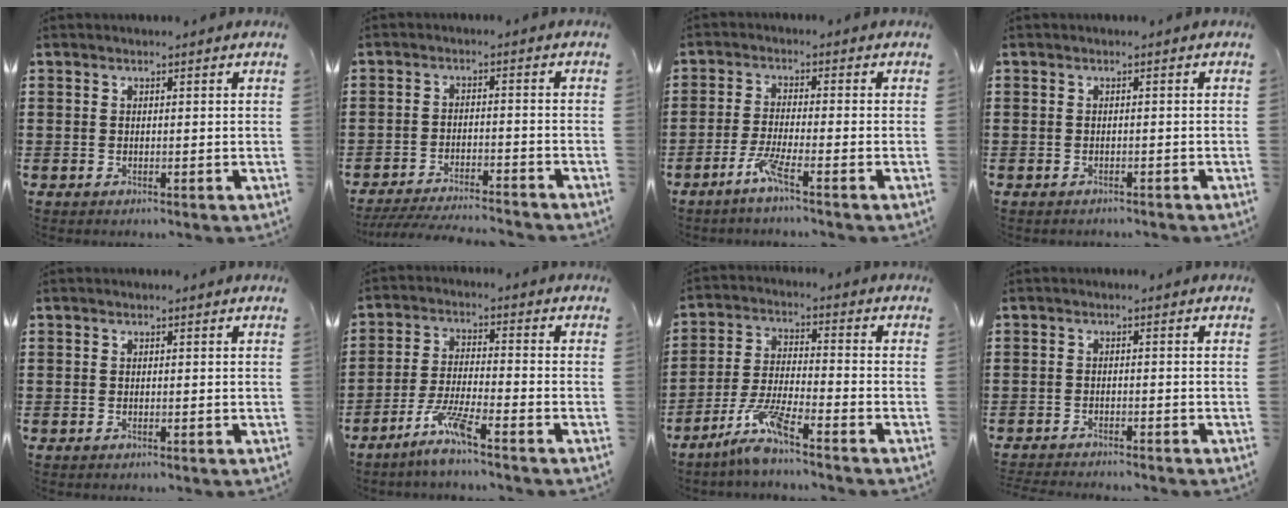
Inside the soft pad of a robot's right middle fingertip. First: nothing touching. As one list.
[{"total": 4.5, "force": [-4.4, 0.0, 1.0], "torque": [-0.025, -0.006, -0.090]}, {"total": 4.6, "force": [-2.9, -0.1, 3.6], "torque": [-0.081, -0.011, -0.056]}, {"total": 0.6, "force": [-0.6, 0.1, 0.0], "torque": [-0.003, -0.001, -0.012]}, {"total": 0.0}, {"total": 6.3, "force": [-4.6, 0.2, 4.2], "torque": [-0.097, -0.012, -0.089]}, {"total": 7.1, "force": [-5.4, 0.4, 4.5], "torque": [-0.100, -0.013, -0.103]}, {"total": 1.9, "force": [-1.9, -0.1, 0.0], "torque": [-0.005, -0.002, -0.040]}]